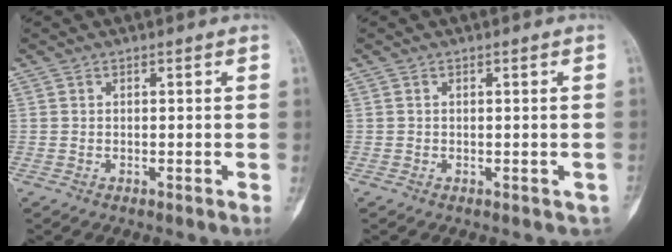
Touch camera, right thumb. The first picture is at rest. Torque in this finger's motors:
{"motor_torque": [0.88, 0.34, 0.40, -0.23, 0.06]}